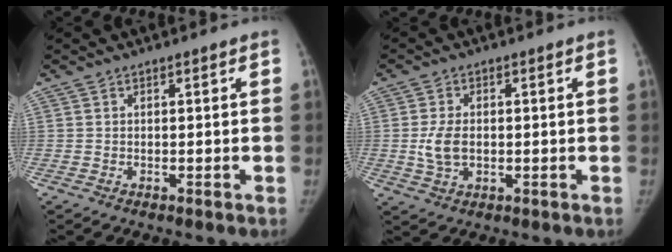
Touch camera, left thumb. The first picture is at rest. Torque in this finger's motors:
{"motor_torque": [-0.19, -0.06, 0.81, -0.24, 0.08]}